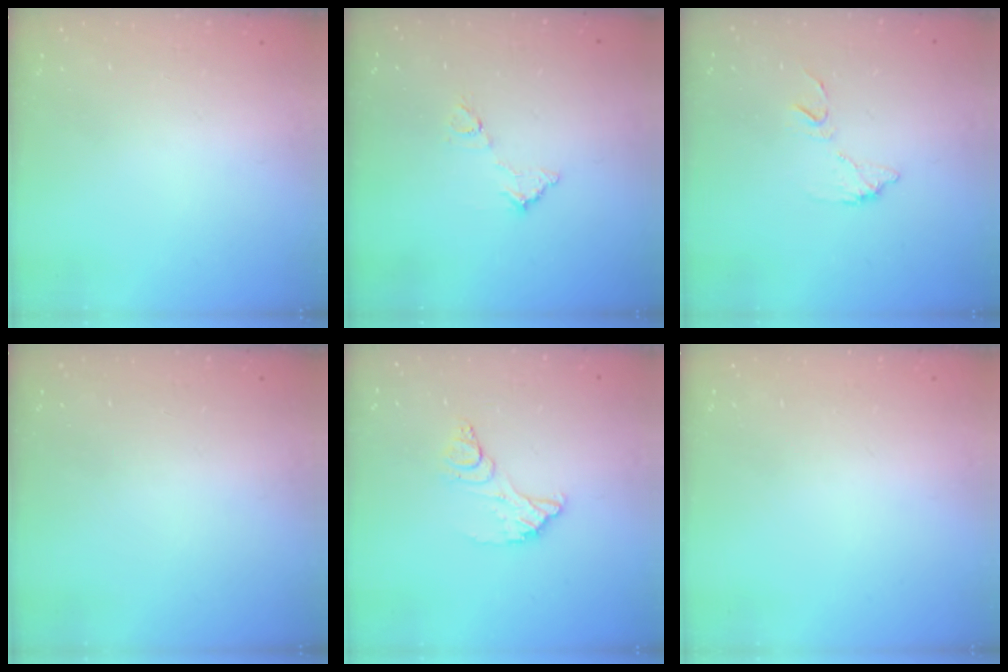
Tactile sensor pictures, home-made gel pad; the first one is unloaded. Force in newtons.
{"total": 7.0, "press": 7.0, "slide": 0.3}
{"total": 8.1, "press": 8.1, "slide": 0.3}
{"total": 0.0}
{"total": 10.1, "press": 10.0, "slide": 0.9}
{"total": 0.0}